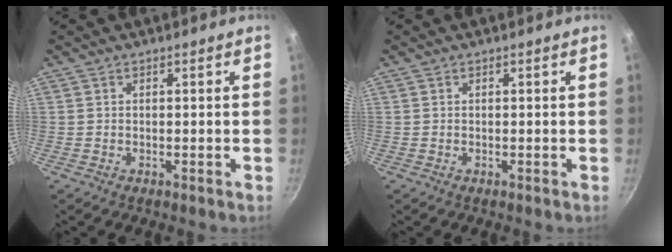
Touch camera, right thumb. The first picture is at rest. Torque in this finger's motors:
{"motor_torque": [-0.01, -0.12, 0.20, 0.07, 0.01]}